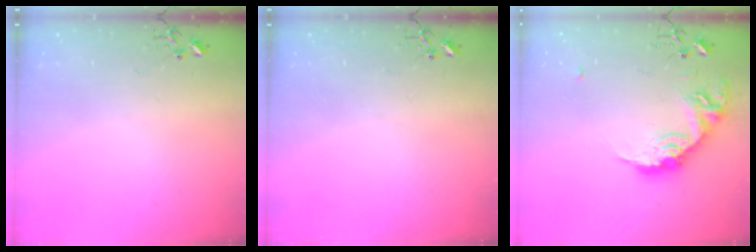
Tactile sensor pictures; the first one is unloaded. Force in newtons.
{"total": 0.0}
{"total": 17.6, "press": 17.6, "slide": 0.8}